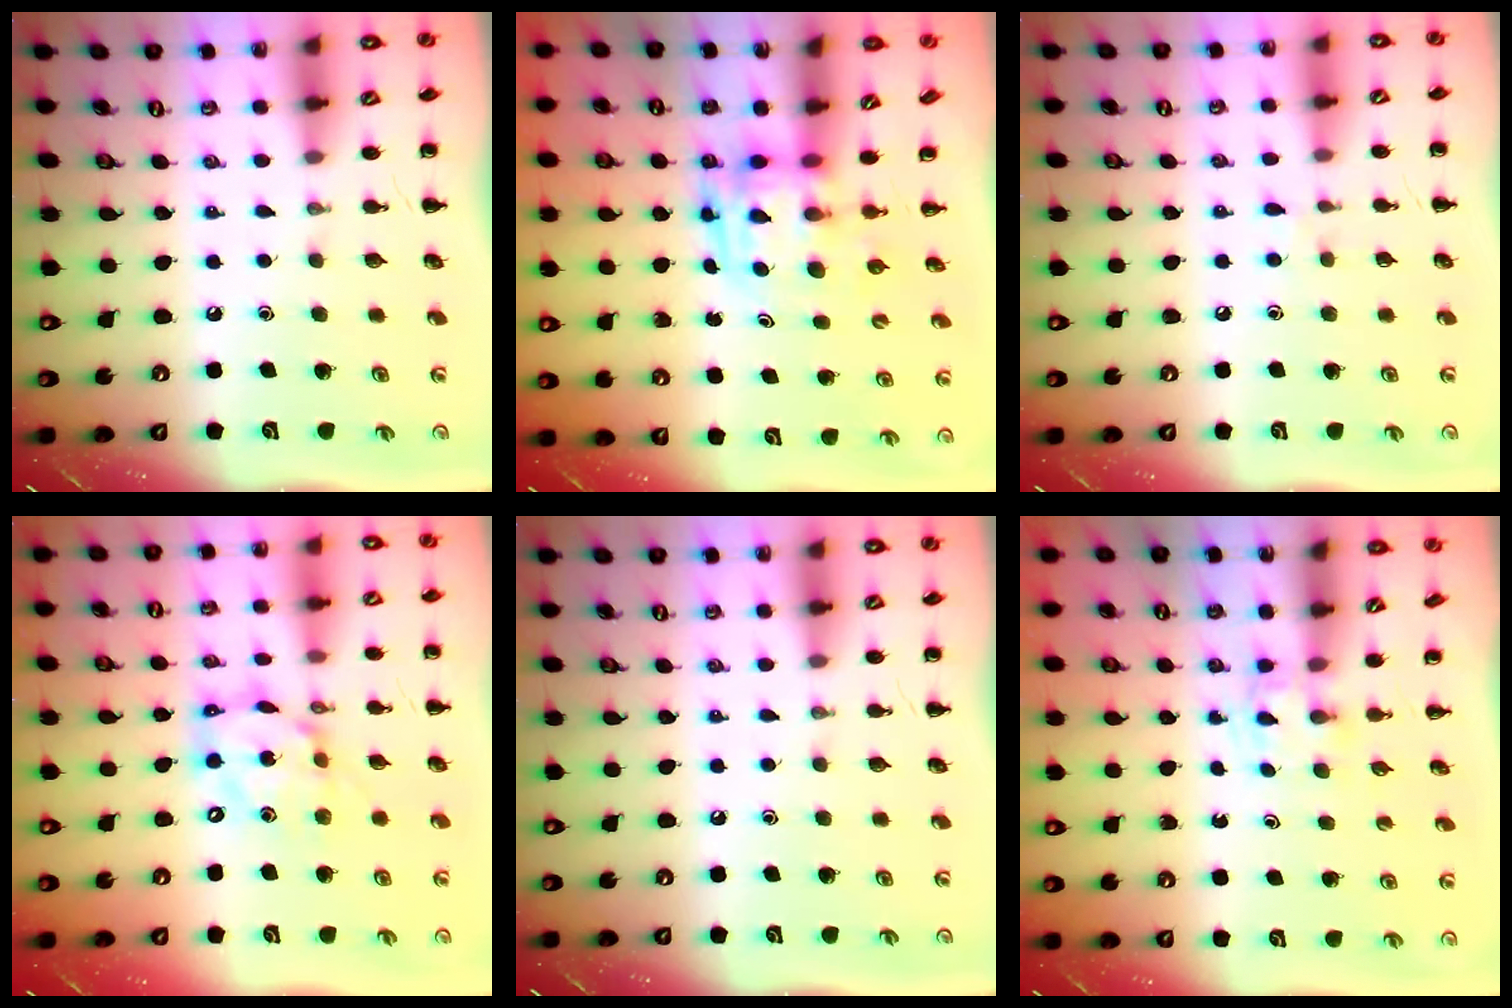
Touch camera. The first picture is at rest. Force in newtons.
{"total": 3.9, "press": 3.9, "slide": 0.7}
{"total": 4.0, "press": 3.6, "slide": 1.6}
{"total": 13.6, "press": 13.2, "slide": 3.4}
{"total": 0.0}
{"total": 1.7, "press": 1.4, "slide": 0.9}